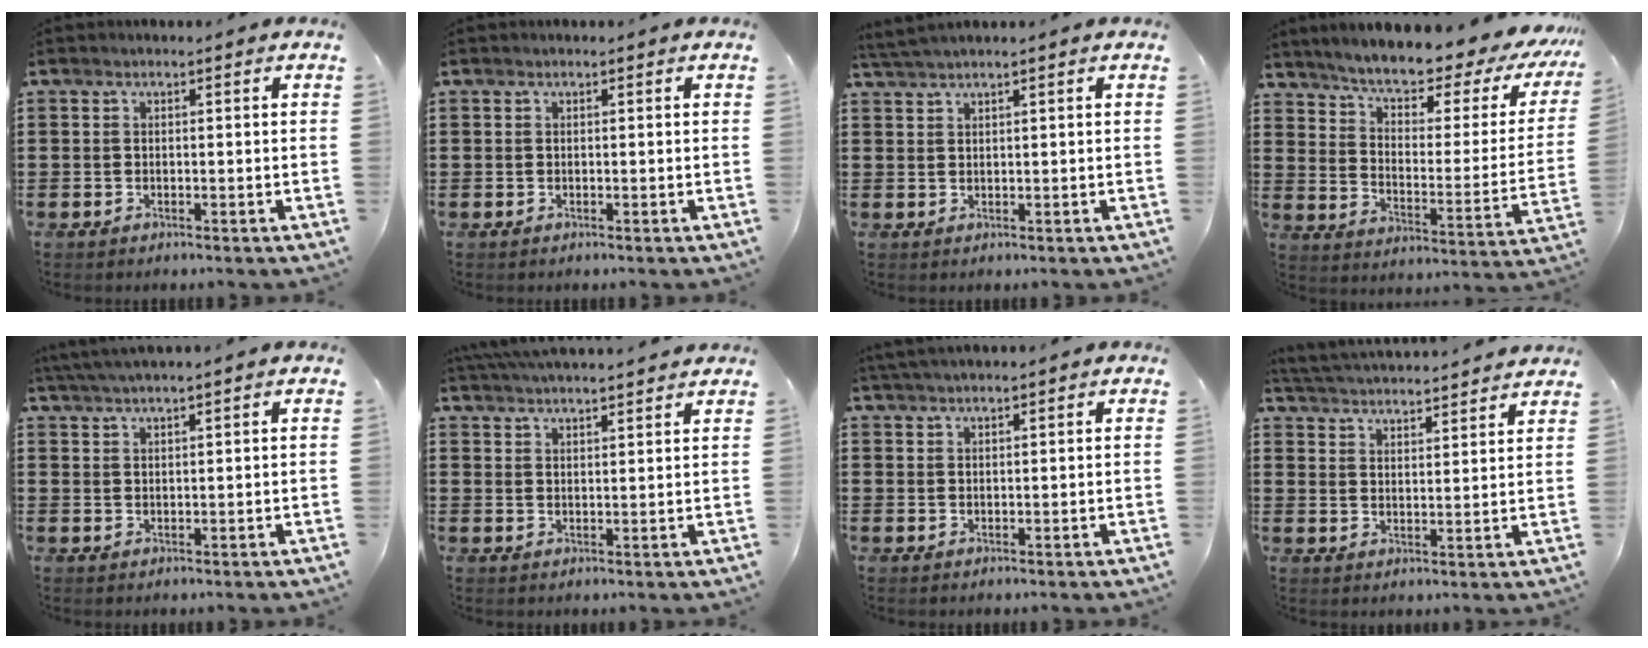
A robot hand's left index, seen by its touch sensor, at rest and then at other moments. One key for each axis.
{"total": 0.0}
{"total": 1.5, "fx": 1.3, "fy": -0.4, "fz": 0.6, "tx": -0.013, "ty": -0.002, "tz": 0.026}
{"total": 6.3, "fx": 5.6, "fy": 0.8, "fz": 2.9, "tx": -0.076, "ty": -0.045, "tz": 0.088}
{"total": 2.6, "fx": 2.4, "fy": -0.3, "fz": 0.8, "tx": -0.023, "ty": 0.000, "tz": 0.047}
{"total": 3.8, "fx": 3.7, "fy": -0.3, "fz": 0.4, "tx": -0.021, "ty": -0.012, "tz": 0.067}
{"total": 1.8, "fx": 1.7, "fy": -0.2, "fz": 0.3, "tx": -0.010, "ty": 0.003, "tz": 0.033}
{"total": 3.8, "fx": 3.8, "fy": -0.5, "fz": -0.1, "tx": -0.019, "ty": -0.031, "tz": 0.062}